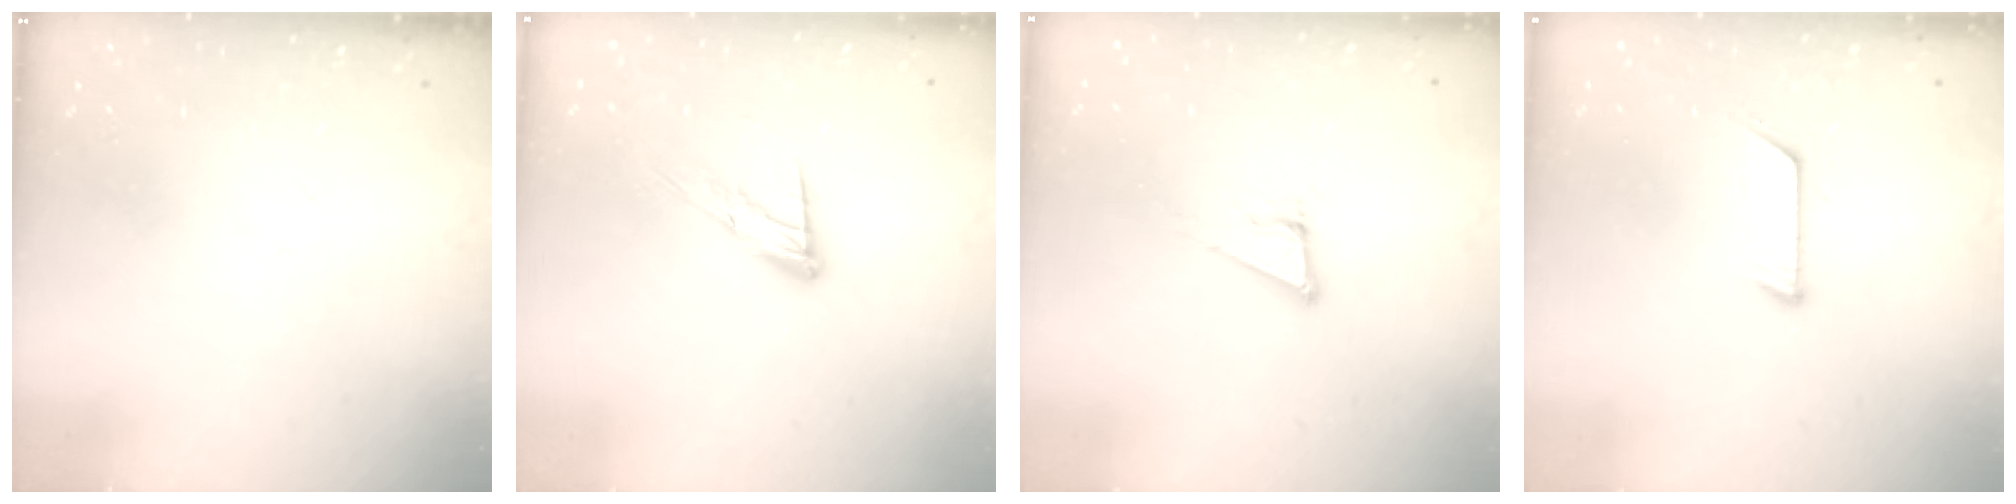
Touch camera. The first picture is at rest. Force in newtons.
{"total": 10.7, "press": 10.6, "slide": 1.3}
{"total": 6.8, "press": 6.2, "slide": 2.8}
{"total": 6.3, "press": 6.3, "slide": 0.5}